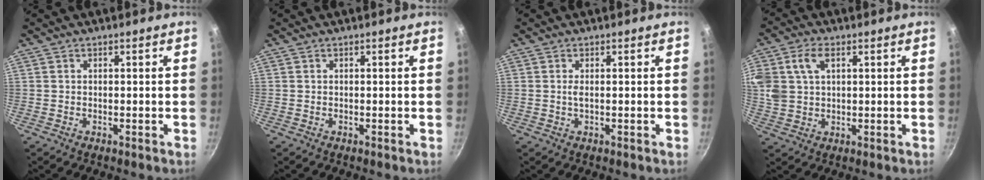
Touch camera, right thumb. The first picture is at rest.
{"total": 0.0}
{"total": 1.0, "force": [0.1, 0.3, 1.0], "torque": [-0.022, -0.001, 0.002]}
{"total": 12.6, "force": [4.2, 9.0, 7.9], "torque": [-0.175, 0.021, 0.081]}